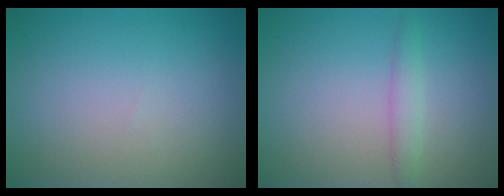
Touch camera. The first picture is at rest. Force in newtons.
{"total": 1.5, "press": 1.5, "slide": 0.2}